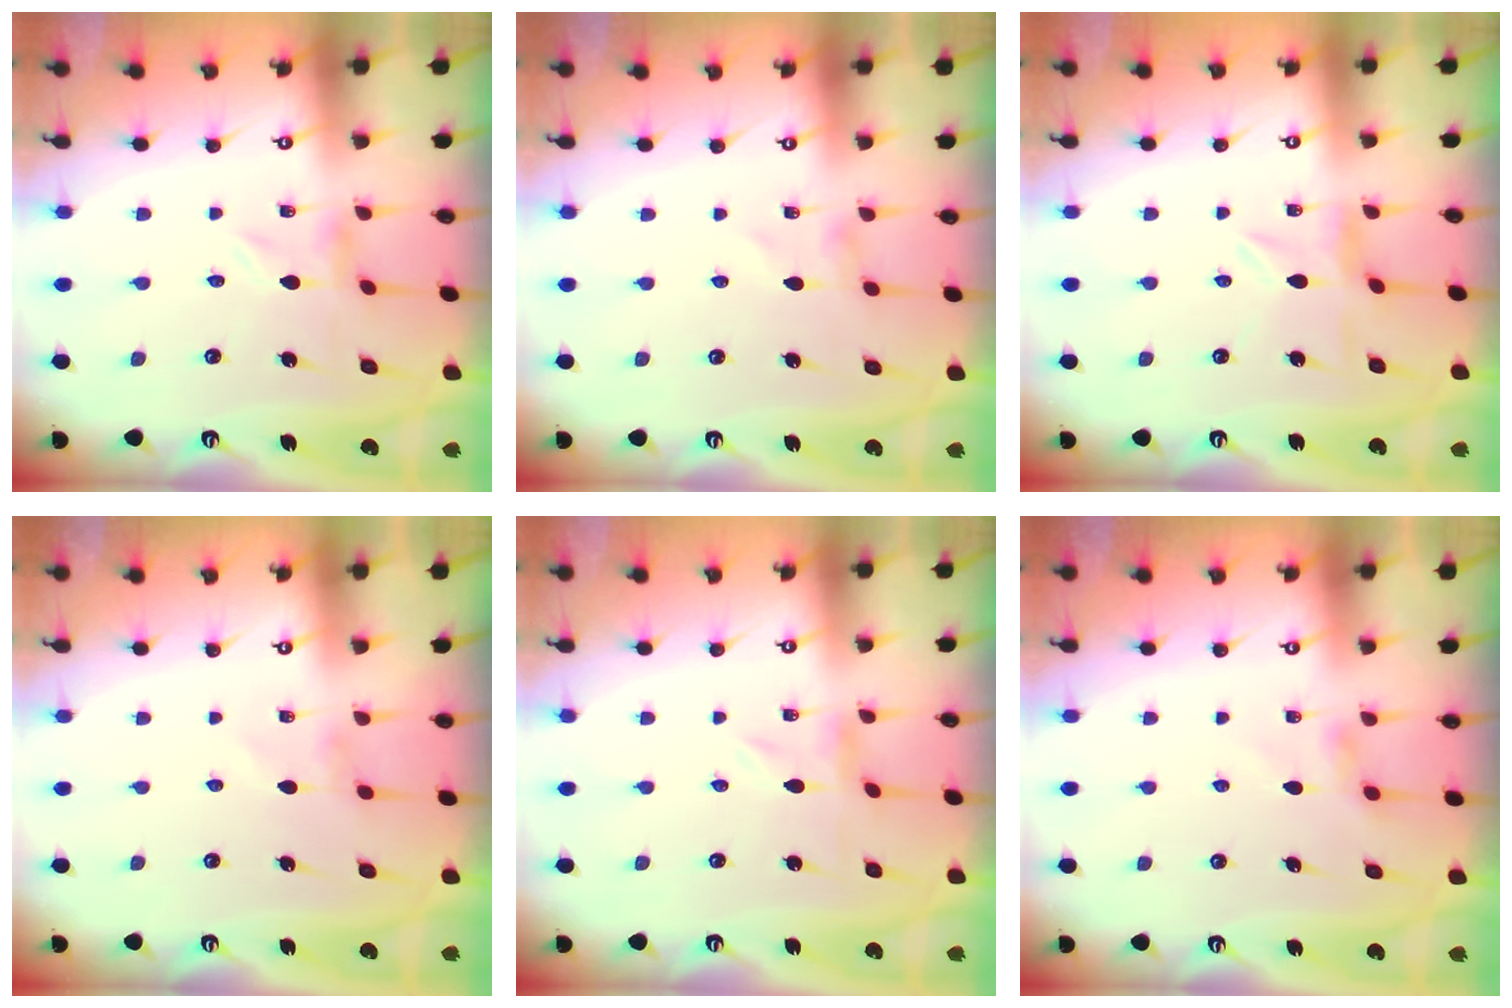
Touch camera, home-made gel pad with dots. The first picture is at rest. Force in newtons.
{"total": 0.0}
{"total": 2.4, "press": 2.4, "slide": 0.3}
{"total": 1.1, "press": 1.0, "slide": 0.4}
{"total": 0.0}
{"total": 2.4, "press": 2.4, "slide": 0.4}